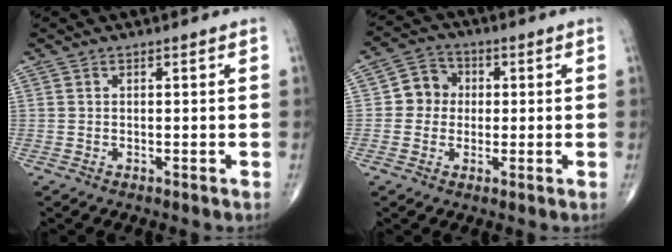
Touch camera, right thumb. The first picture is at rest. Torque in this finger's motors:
{"motor_torque": [-0.25, -0.25, -0.03, 0.04, 0.03]}